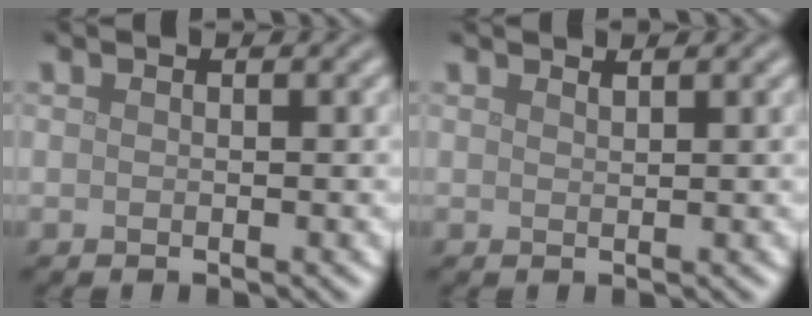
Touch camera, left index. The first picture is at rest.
{"total": 0.7, "force": [0.7, 0.1, 0.2], "torque": [0.001, 0.001, 0.014]}